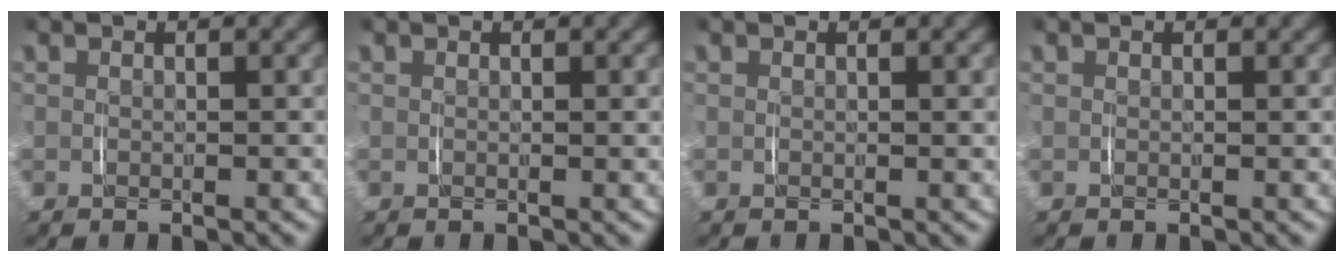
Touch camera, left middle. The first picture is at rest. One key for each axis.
{"total": 0.6, "fx": 0.3, "fy": -0.3, "fz": 0.4, "tx": -0.006, "ty": 0.000, "tz": 0.005}
{"total": 0.6, "fx": 0.3, "fy": -0.3, "fz": 0.4, "tx": -0.006, "ty": 0.000, "tz": 0.004}
{"total": 0.0}